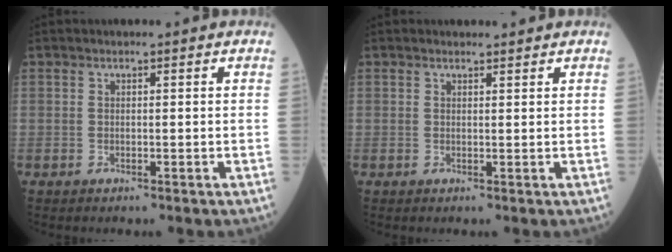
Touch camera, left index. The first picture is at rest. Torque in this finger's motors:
{"motor_torque": [0.37, -0.46, -0.15, -0.04]}